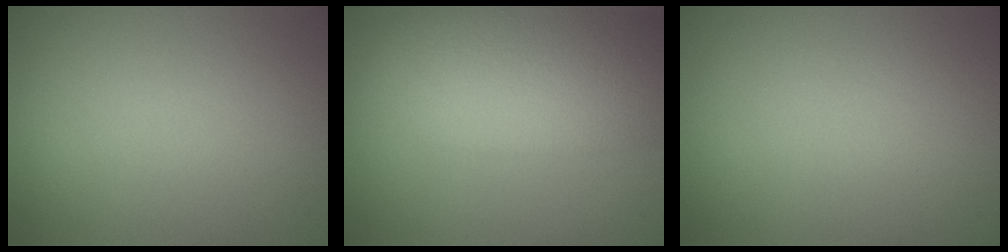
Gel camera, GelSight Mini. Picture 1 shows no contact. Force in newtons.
{"total": 8.4, "press": 8.4, "slide": 0.5}
{"total": 0.0}